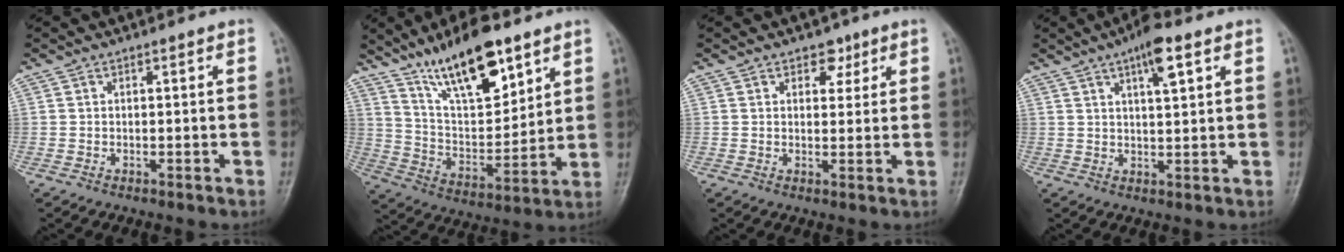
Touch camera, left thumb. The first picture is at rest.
{"total": 17.3, "force": [11.5, 6.0, 11.4], "torque": [-0.159, -0.061, 0.213]}
{"total": 3.3, "force": [2.0, 2.3, 1.4], "torque": [0.006, -0.009, 0.026]}
{"total": 6.8, "force": [3.6, 1.7, 5.5], "torque": [-0.085, -0.007, 0.056]}